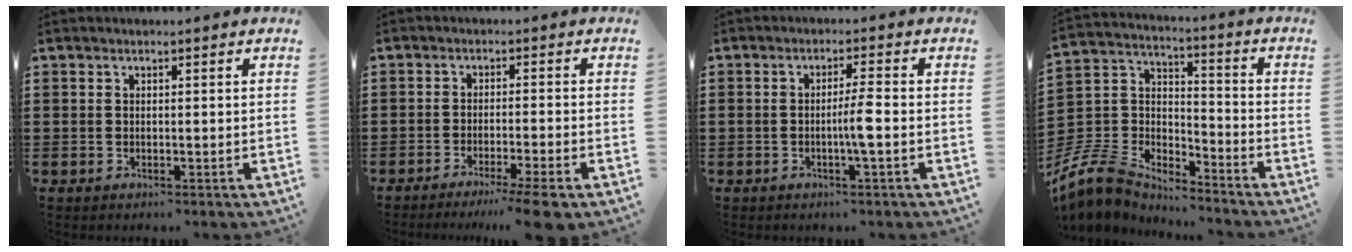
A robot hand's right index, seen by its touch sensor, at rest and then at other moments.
{"total": 4.3, "force": [-3.3, -0.6, 2.6], "torque": [-0.040, -0.014, -0.059]}
{"total": 3.8, "force": [-1.0, -0.2, 3.7], "torque": [-0.072, -0.009, -0.023]}
{"total": 8.2, "force": [-7.3, 3.4, 1.5], "torque": [-0.074, -0.003, -0.153]}